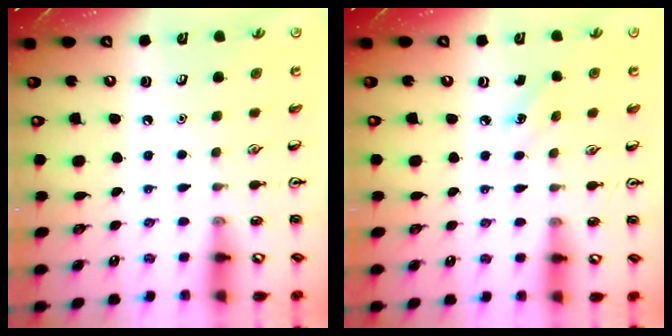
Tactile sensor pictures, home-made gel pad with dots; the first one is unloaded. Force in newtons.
{"total": 1.9, "press": 1.7, "slide": 0.8}